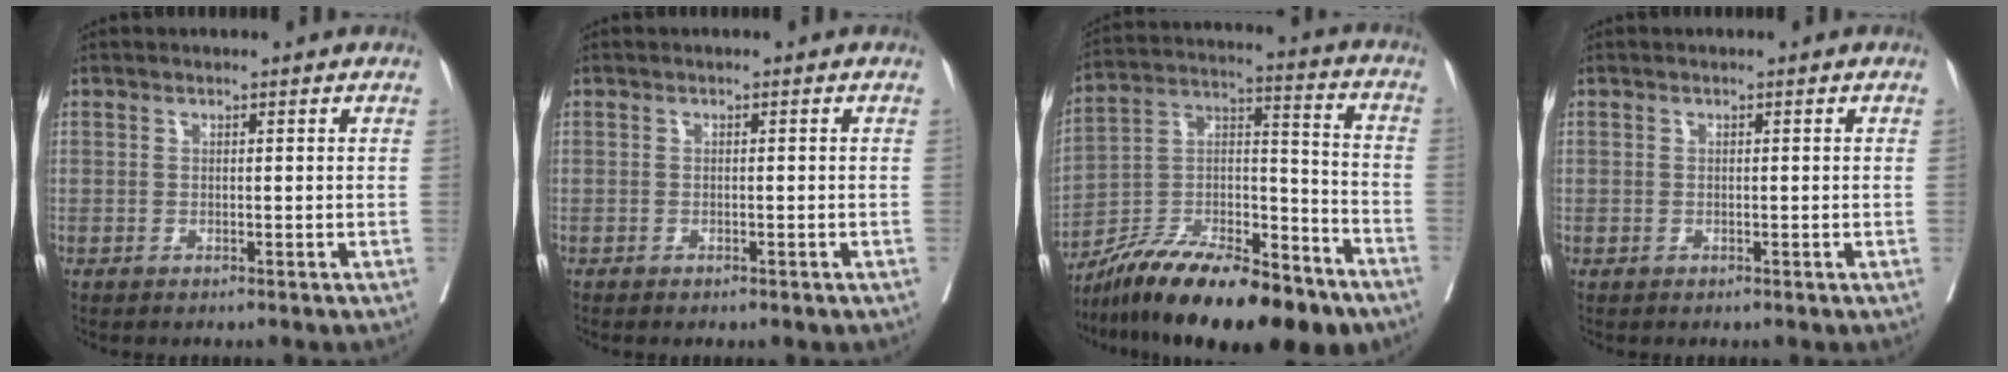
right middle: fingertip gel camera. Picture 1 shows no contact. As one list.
[{"total": 1.2, "force": [-0.9, 0.5, 0.6], "torque": [-0.010, -0.001, -0.010]}, {"total": 23.9, "force": [-17.6, 6.4, 14.9], "torque": [-0.219, 0.009, -0.300]}, {"total": 0.0}]